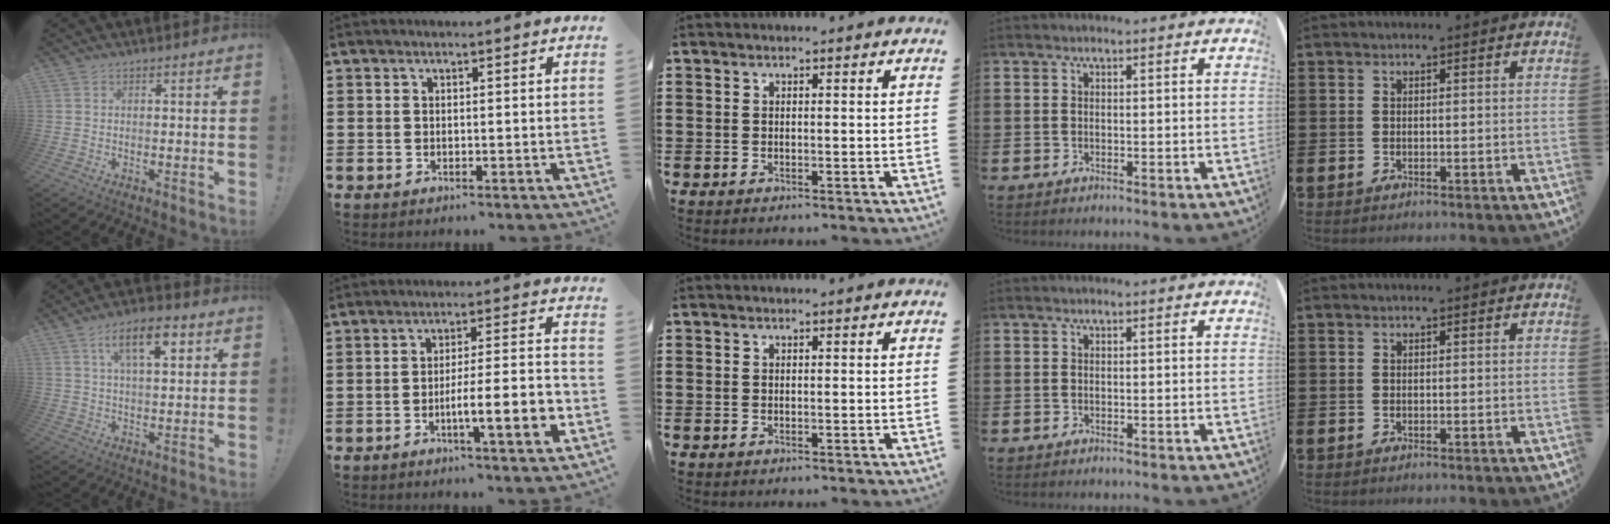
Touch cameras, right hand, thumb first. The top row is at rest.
{"thumb": {"total": 11.3, "force": [4.7, 4.7, 9.1], "torque": [-0.139, -0.005, 0.077]}, "index": {"total": 8.6, "force": [-3.2, 1.2, 7.8], "torque": [-0.119, -0.005, -0.056]}}